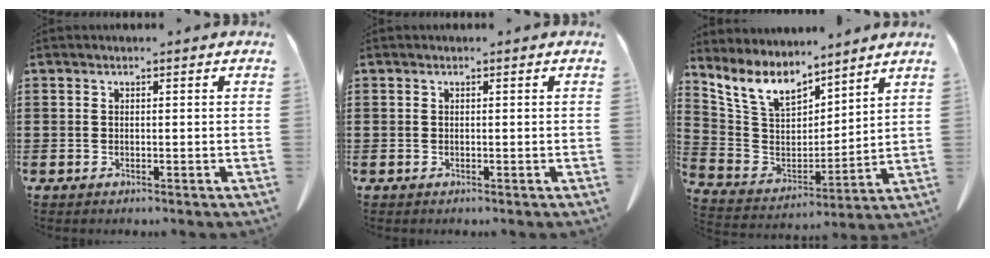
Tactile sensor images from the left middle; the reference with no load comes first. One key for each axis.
{"total": 0.0}
{"total": 9.0, "fx": 6.9, "fy": 4.2, "fz": 4.0, "tx": -0.114, "ty": -0.030, "tz": 0.125}